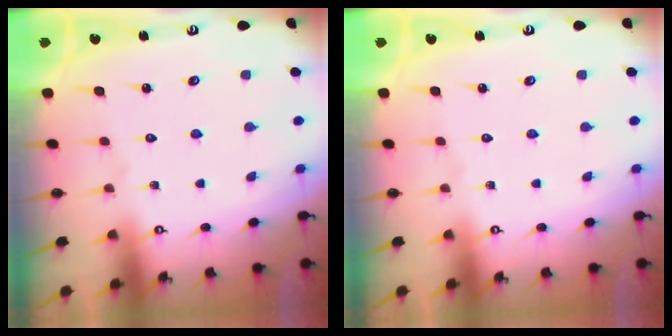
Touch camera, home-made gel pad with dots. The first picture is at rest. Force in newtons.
{"total": 0.0}